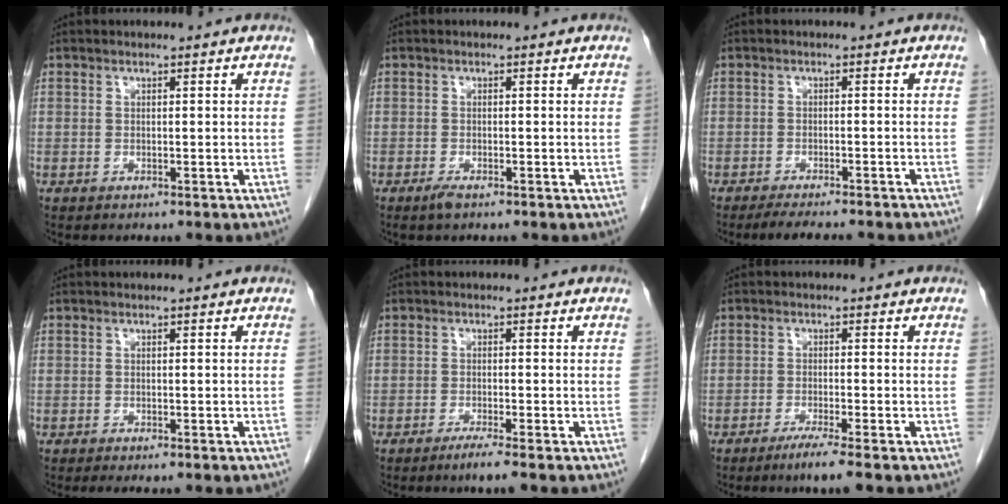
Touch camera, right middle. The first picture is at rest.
{"total": 1.3, "force": [-0.9, 0.2, 0.9], "torque": [-0.022, -0.003, -0.017]}
{"total": 9.0, "force": [-7.8, 1.5, 4.2], "torque": [-0.053, -0.009, -0.103]}
{"total": 3.6, "force": [-2.9, 0.9, 2.0], "torque": [-0.019, -0.008, -0.034]}
{"total": 2.4, "force": [-1.7, -0.5, 1.6], "torque": [-0.034, -0.006, -0.032]}
{"total": 3.8, "force": [-2.7, -0.7, 2.7], "torque": [-0.049, -0.011, -0.049]}